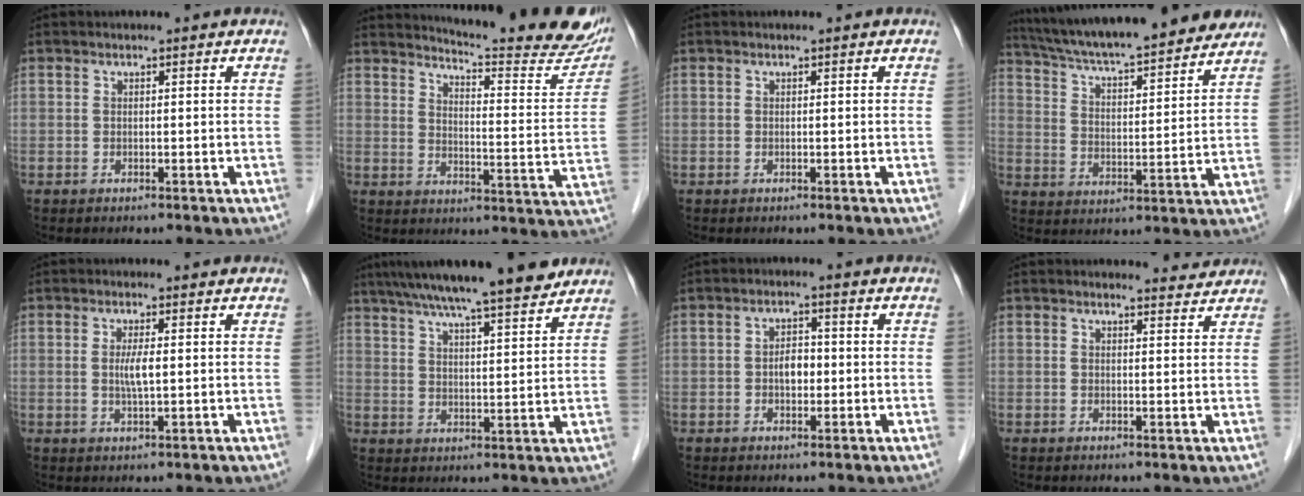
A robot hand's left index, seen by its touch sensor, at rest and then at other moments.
{"total": 21.5, "force": [19.9, 1.2, 7.9], "torque": [-0.110, -0.094, 0.237]}
{"total": 0.0}
{"total": 24.1, "force": [21.3, 3.2, 10.7], "torque": [-0.180, 0.011, 0.305]}
{"total": 2.7, "force": [0.3, 0.2, 2.7], "torque": [-0.056, -0.002, 0.005]}
{"total": 15.6, "force": [13.1, 1.0, 8.3], "torque": [-0.135, 0.022, 0.195]}
{"total": 3.0, "force": [-0.4, 1.8, 2.3], "torque": [-0.040, 0.009, -0.006]}
{"total": 3.1, "force": [3.1, 0.4, -0.1], "torque": [-0.005, -0.003, 0.032]}